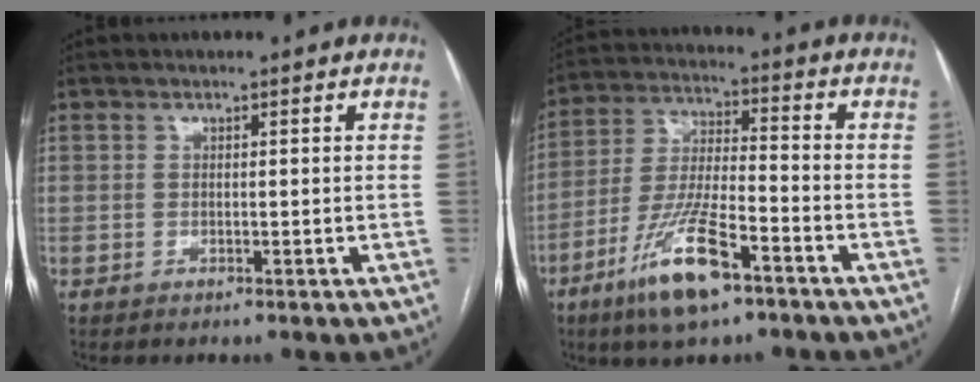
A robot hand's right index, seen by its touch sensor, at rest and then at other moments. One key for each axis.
{"total": 12.9, "fx": -7.5, "fy": 2.7, "fz": 10.1, "tx": -0.208, "ty": -0.015, "tz": -0.137}